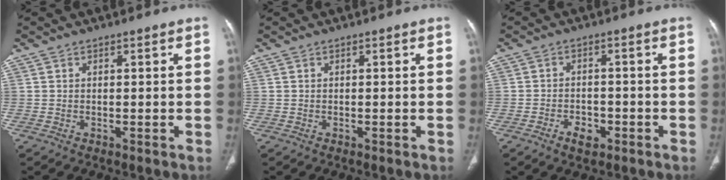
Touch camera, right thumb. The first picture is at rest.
{"total": 0.0}
{"total": 3.8, "force": [-2.1, 2.3, 2.2], "torque": [-0.030, 0.015, -0.031]}